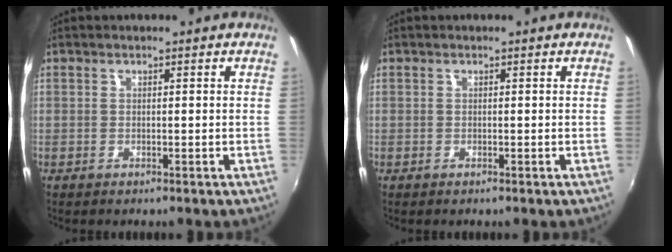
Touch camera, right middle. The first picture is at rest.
{"total": 0.0}